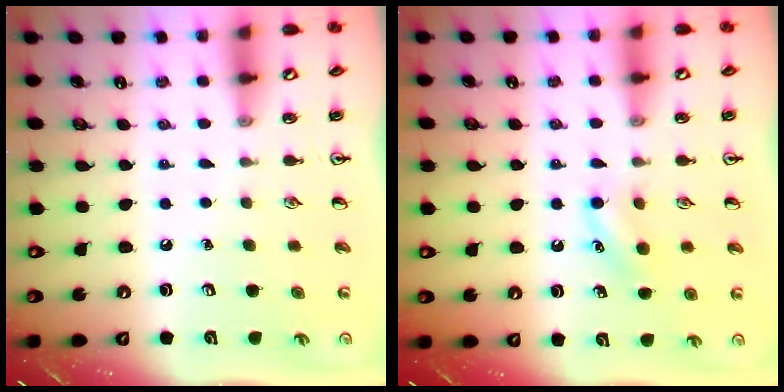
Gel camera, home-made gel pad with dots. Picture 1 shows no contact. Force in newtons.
{"total": 7.8, "press": 7.6, "slide": 1.8}